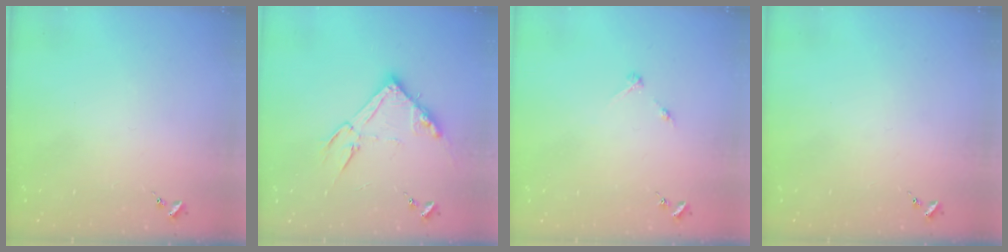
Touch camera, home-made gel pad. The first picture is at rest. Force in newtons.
{"total": 14.8, "press": 14.8, "slide": 0.4}
{"total": 2.8, "press": 2.8, "slide": 0.3}
{"total": 0.0}